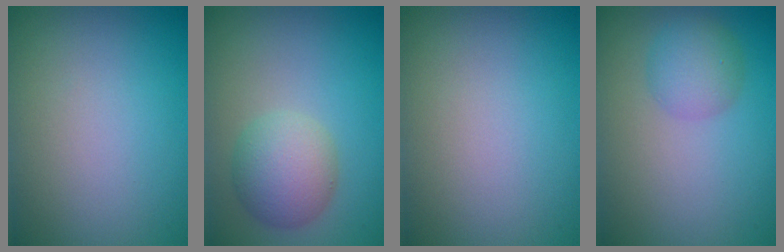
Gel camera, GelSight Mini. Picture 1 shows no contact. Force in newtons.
{"total": 4.3, "press": 4.3, "slide": 0.1}
{"total": 0.0}
{"total": 2.8, "press": 2.8, "slide": 0.0}